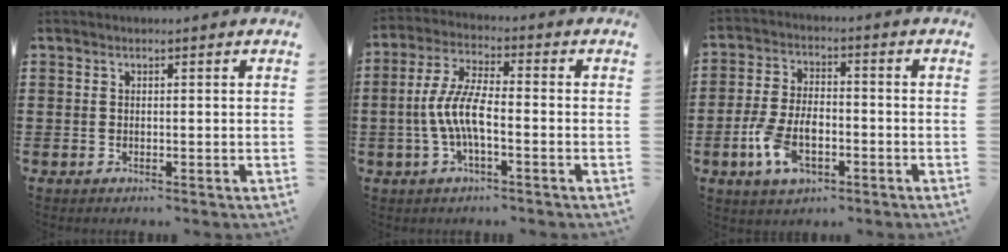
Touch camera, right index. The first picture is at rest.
{"total": 7.0, "force": [-1.8, 2.1, 6.5], "torque": [-0.154, -0.012, -0.041]}
{"total": 7.8, "force": [-2.8, 4.3, 5.9], "torque": [-0.141, -0.001, -0.056]}